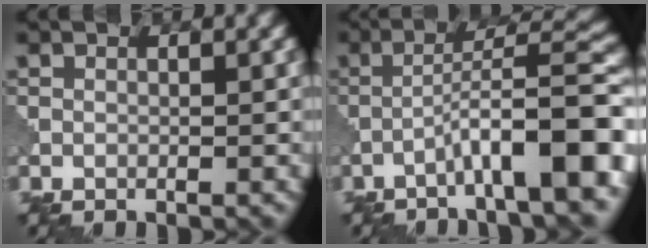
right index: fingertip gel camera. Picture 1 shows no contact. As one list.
[{"total": 9.0, "force": [-3.9, 1.5, 7.9], "torque": [-0.106, 0.029, -0.058]}]